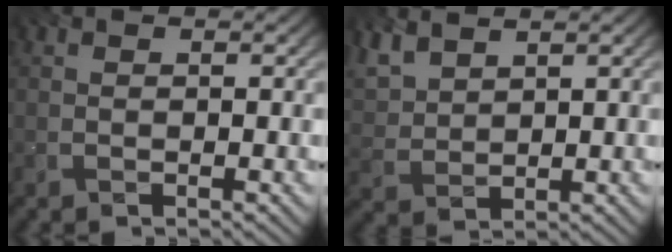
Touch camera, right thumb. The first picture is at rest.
{"total": 5.1, "force": [3.7, 2.4, 2.6], "torque": [-0.084, 0.006, 0.075]}